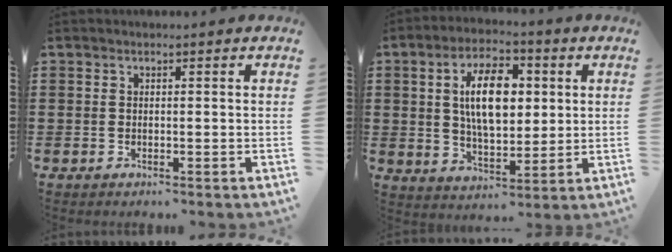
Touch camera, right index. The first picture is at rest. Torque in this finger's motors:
{"motor_torque": [1.16, 0.98, 0.36, 0.16]}